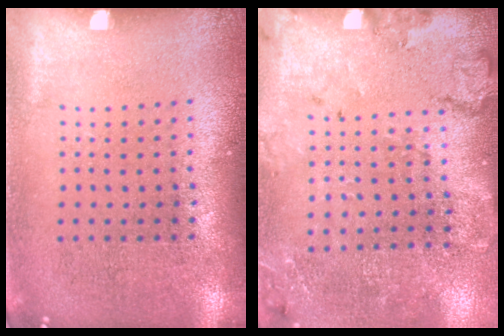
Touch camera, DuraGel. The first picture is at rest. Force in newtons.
{"total": 1.7, "press": 1.6, "slide": 0.8}